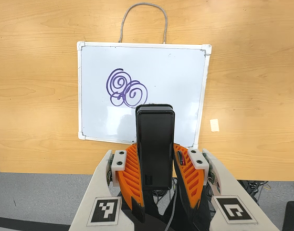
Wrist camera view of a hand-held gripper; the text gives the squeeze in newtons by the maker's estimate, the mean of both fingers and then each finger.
{"total": 5.1, "left": 3.7, "right": 6.5}